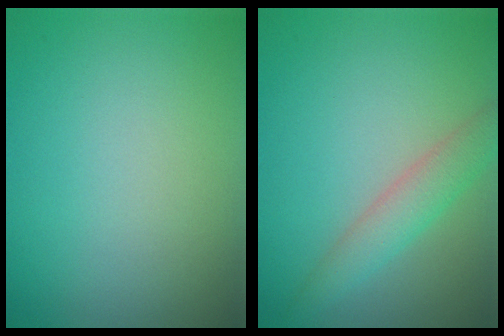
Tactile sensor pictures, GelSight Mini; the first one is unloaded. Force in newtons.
{"total": 3.0, "press": 3.0, "slide": 0.1}